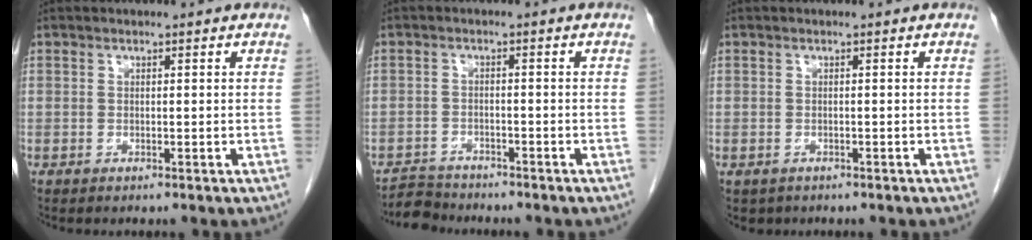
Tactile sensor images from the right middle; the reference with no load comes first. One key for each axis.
{"total": 3.4, "fx": -3.3, "fy": 0.7, "fz": -0.7, "tx": 0.011, "ty": -0.009, "tz": -0.060}
{"total": 1.7, "fx": -0.9, "fy": 1.4, "fz": 0.4, "tx": -0.013, "ty": -0.004, "tz": -0.007}